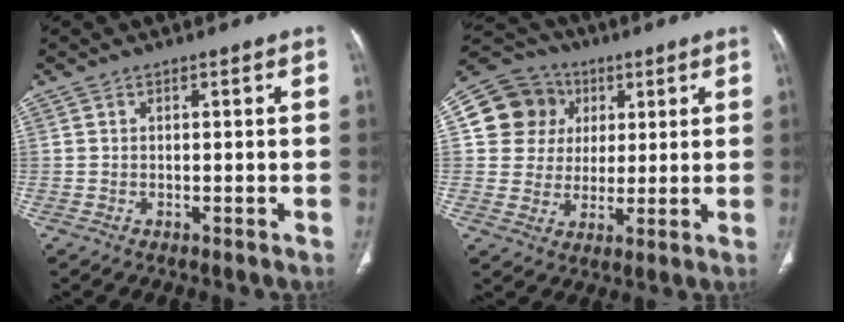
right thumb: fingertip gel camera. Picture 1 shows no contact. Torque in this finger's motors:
{"motor_torque": [0.29, 2.18, 0.27, -0.41, -0.03]}